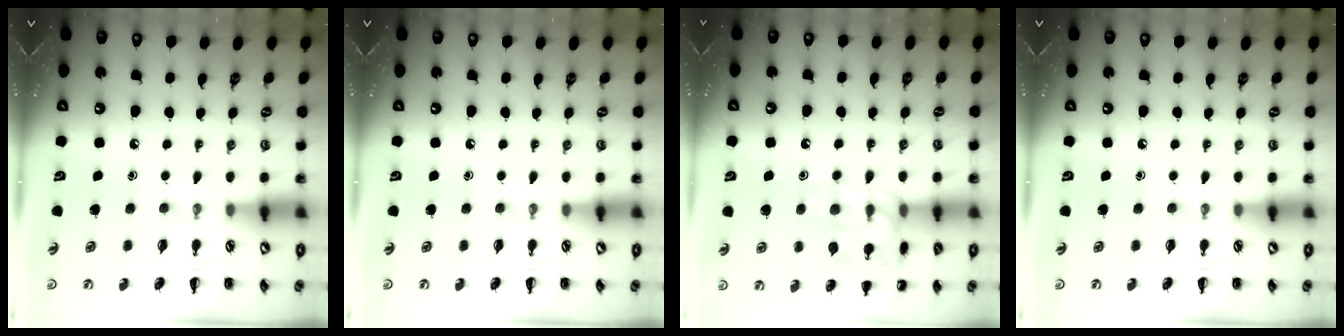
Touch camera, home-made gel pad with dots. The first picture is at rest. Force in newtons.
{"total": 0.0}
{"total": 14.7, "press": 14.7, "slide": 1.1}
{"total": 0.0}